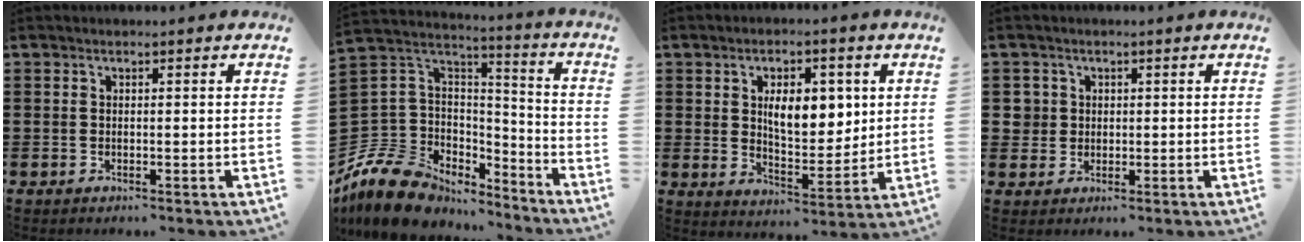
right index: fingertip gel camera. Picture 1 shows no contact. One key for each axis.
{"total": 11.1, "fx": -8.1, "fy": 6.7, "fz": 3.5, "tx": -0.104, "ty": 0.014, "tz": -0.156}
{"total": 8.0, "fx": 2.3, "fy": 4.2, "fz": 6.5, "tx": -0.105, "ty": 0.000, "tz": 0.033}
{"total": 2.7, "fx": 0.5, "fy": 2.7, "fz": 0.4, "tx": -0.022, "ty": 0.010, "tz": 0.008}